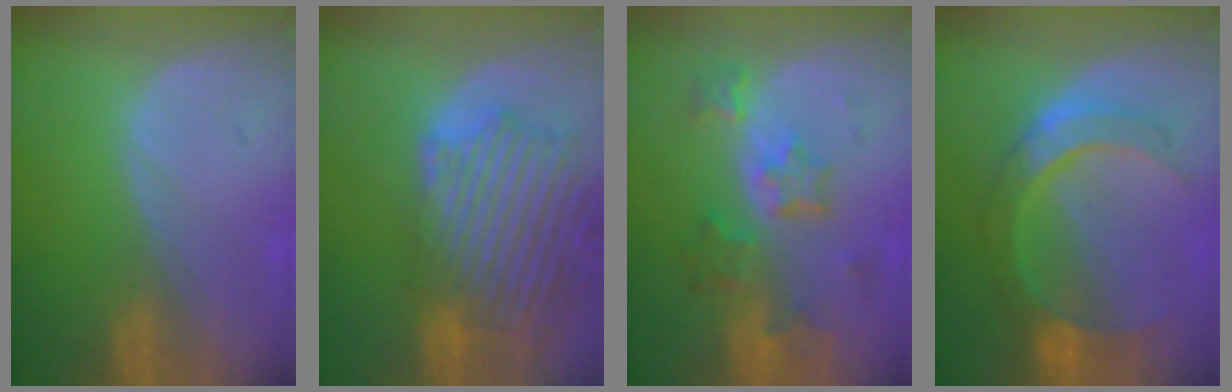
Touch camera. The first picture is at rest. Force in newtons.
{"total": 14.1, "press": 12.0, "slide": 7.4}
{"total": 7.1, "press": 6.3, "slide": 3.3}
{"total": 7.8, "press": 7.8, "slide": 0.3}